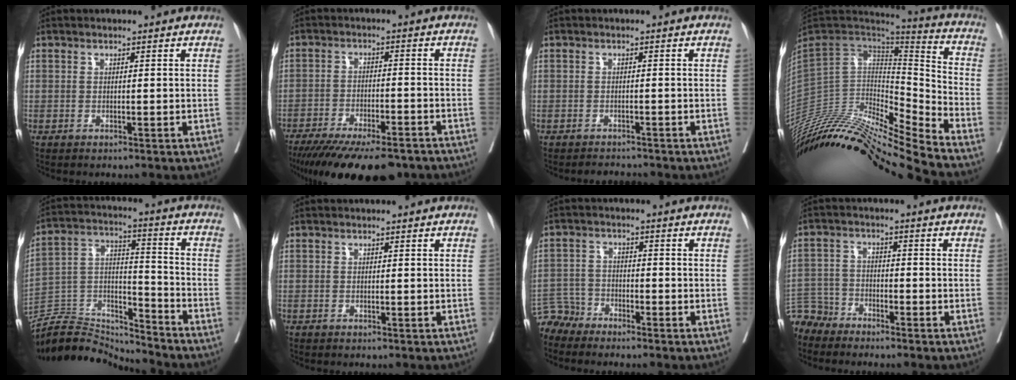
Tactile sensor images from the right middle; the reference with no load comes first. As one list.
[{"total": 17.9, "force": [-14.4, 4.3, 9.7], "torque": [-0.156, -0.027, -0.210]}, {"total": 1.6, "force": [-1.6, 0.2, -0.2], "torque": [0.001, -0.008, -0.023]}, {"total": 26.3, "force": [-23.8, -0.1, 11.2], "torque": [-0.210, -0.015, -0.407]}, {"total": 12.5, "force": [-12.5, 1.2, -0.3], "torque": [0.005, 0.049, -0.234]}, {"total": 0.0}, {"total": 3.6, "force": [-3.4, 0.8, -1.1], "torque": [0.020, -0.003, -0.067]}, {"total": 5.2, "force": [-4.9, 1.6, -0.7], "torque": [0.014, 0.000, -0.101]}]